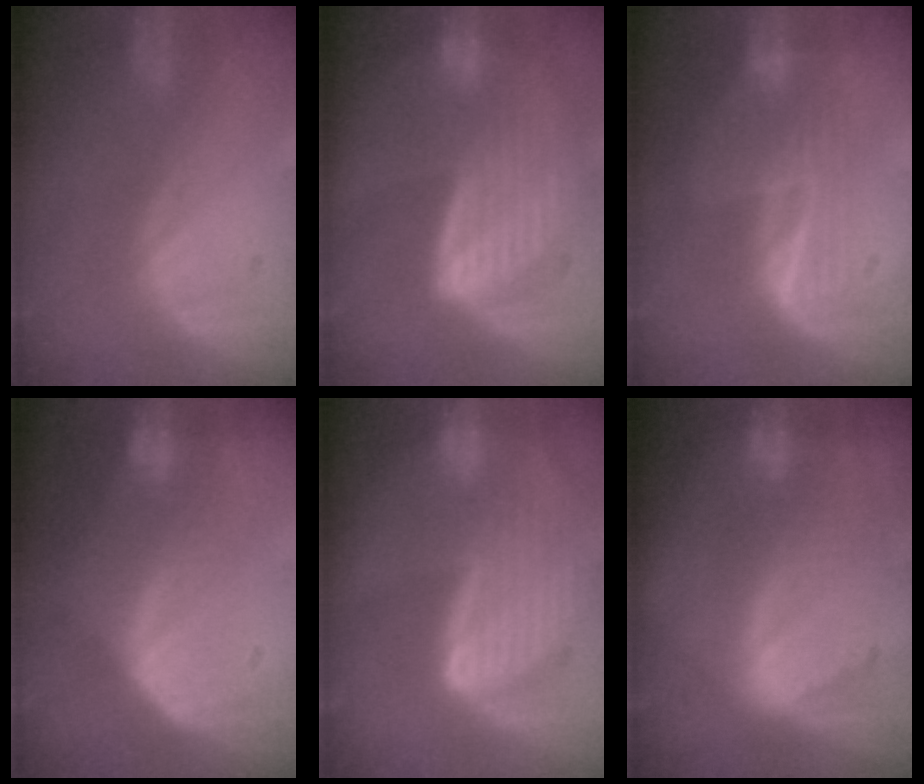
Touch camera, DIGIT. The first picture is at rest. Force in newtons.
{"total": 7.4, "press": 7.3, "slide": 1.6}
{"total": 6.2, "press": 5.9, "slide": 1.9}
{"total": 7.3, "press": 6.3, "slide": 3.7}
{"total": 9.2, "press": 8.0, "slide": 4.7}
{"total": 9.5, "press": 8.2, "slide": 4.8}